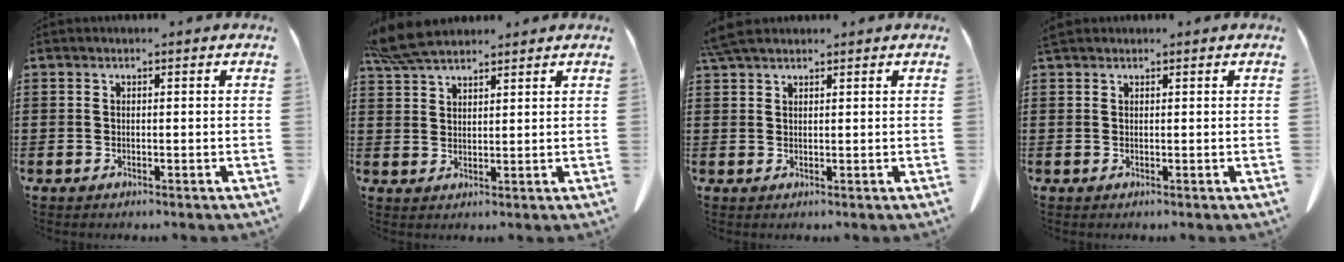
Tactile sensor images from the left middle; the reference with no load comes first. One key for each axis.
{"total": 6.1, "fx": 5.3, "fy": 1.4, "fz": 2.7, "tx": -0.068, "ty": -0.006, "tz": 0.101}
{"total": 3.3, "fx": 2.8, "fy": 0.7, "fz": 1.6, "tx": -0.040, "ty": 0.001, "tz": 0.055}
{"total": 0.8, "fx": 0.8, "fy": 0.3, "fz": 0.2, "tx": -0.008, "ty": 0.000, "tz": 0.016}